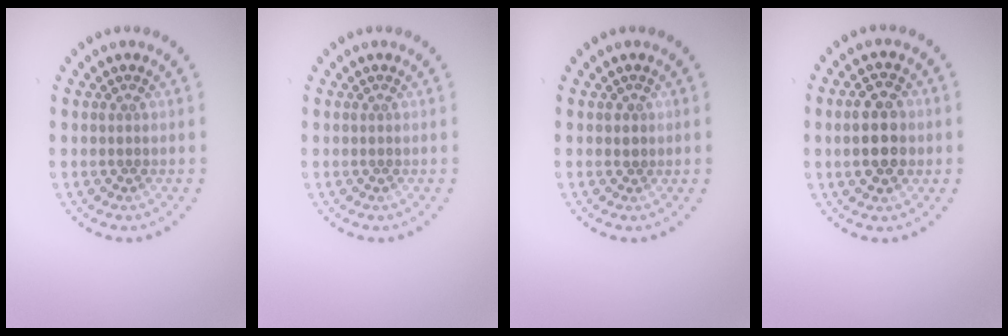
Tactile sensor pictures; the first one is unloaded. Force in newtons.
{"total": 0.0}
{"total": 0.5, "press": 0.4, "slide": 0.4}
{"total": 4.3, "press": 4.3, "slide": 0.3}